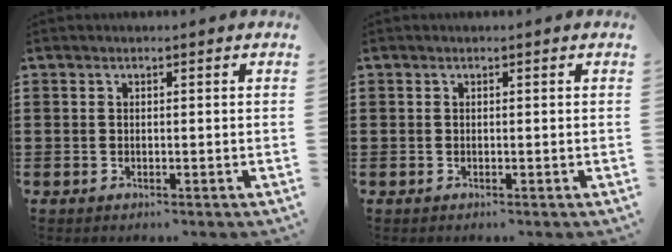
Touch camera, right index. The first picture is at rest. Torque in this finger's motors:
{"motor_torque": [0.27, 0.11, 0.04, 0.01]}